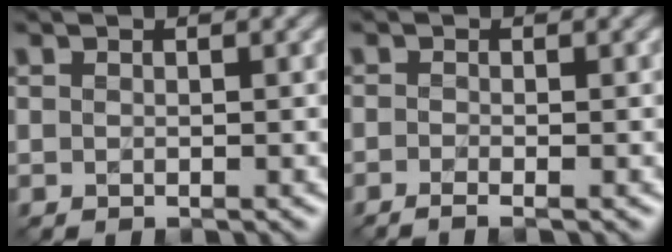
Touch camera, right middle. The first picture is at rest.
{"total": 1.7, "force": [-1.0, 0.4, 1.2], "torque": [-0.016, -0.011, -0.023]}